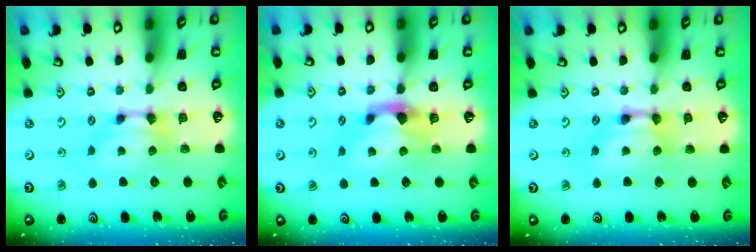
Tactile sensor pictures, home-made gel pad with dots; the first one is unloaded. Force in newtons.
{"total": 2.0, "press": 1.6, "slide": 1.2}
{"total": 2.2, "press": 2.2, "slide": 0.1}